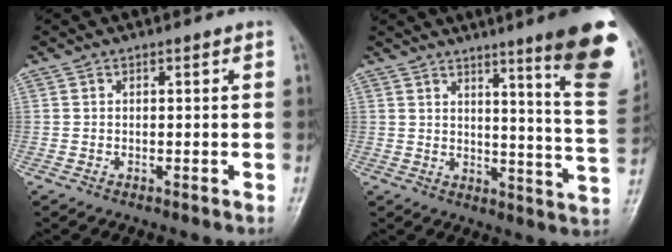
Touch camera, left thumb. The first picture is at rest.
{"total": 17.7, "force": [10.0, 1.4, 14.5], "torque": [-0.157, -0.060, 0.121]}